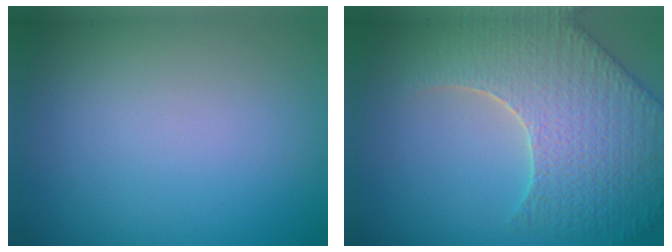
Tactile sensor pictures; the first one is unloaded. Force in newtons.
{"total": 7.7, "press": 6.1, "slide": 4.6}